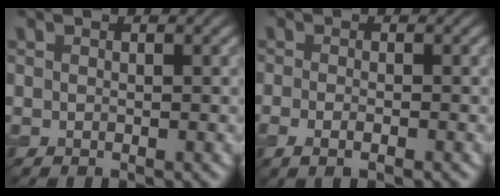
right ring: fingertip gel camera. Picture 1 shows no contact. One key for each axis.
{"total": 1.6, "fx": -0.8, "fy": 0.3, "fz": 1.3, "tx": -0.025, "ty": -0.005, "tz": -0.014}